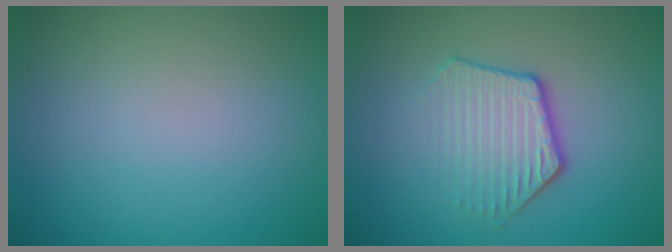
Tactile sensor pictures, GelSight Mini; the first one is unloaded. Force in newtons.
{"total": 3.9, "press": 2.9, "slide": 2.5}